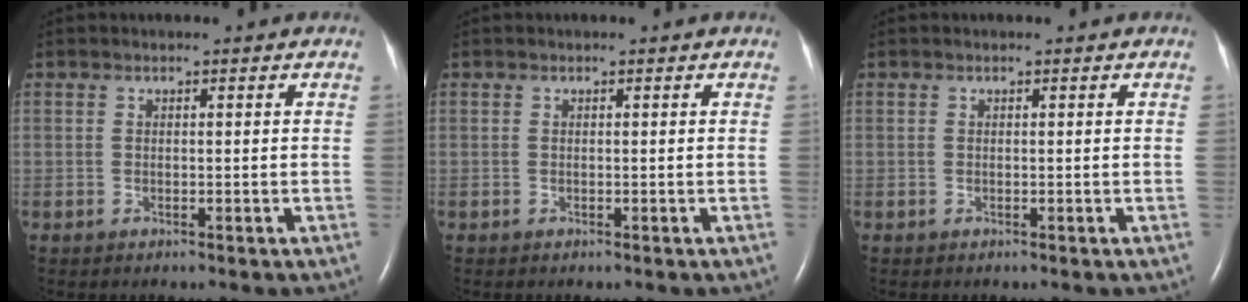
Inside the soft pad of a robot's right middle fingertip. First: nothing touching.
{"total": 0.0}
{"total": 0.0}